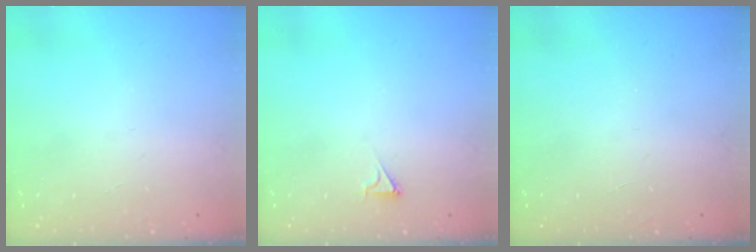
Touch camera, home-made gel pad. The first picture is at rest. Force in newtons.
{"total": 2.1, "press": 2.1, "slide": 0.3}
{"total": 0.0}